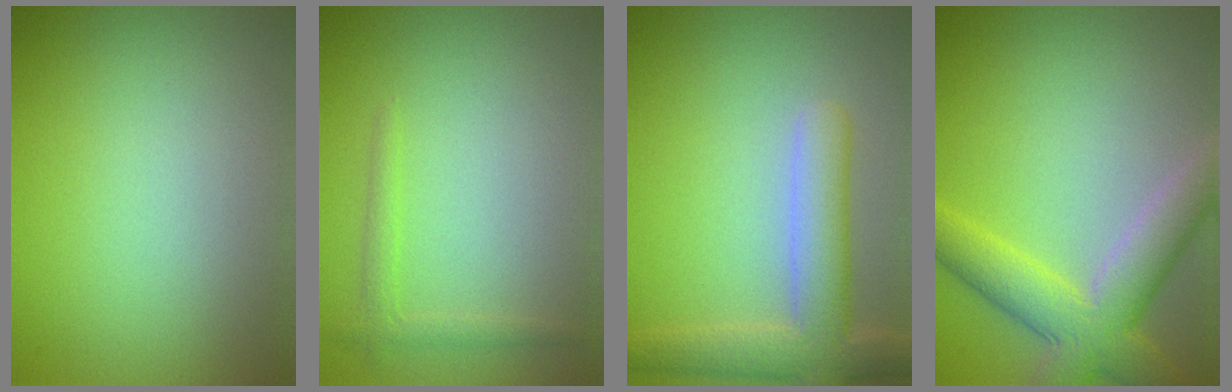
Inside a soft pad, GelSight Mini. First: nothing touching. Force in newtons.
{"total": 1.3, "press": 1.3, "slide": 0.1}
{"total": 5.3, "press": 5.3, "slide": 0.4}
{"total": 6.2, "press": 6.2, "slide": 0.2}